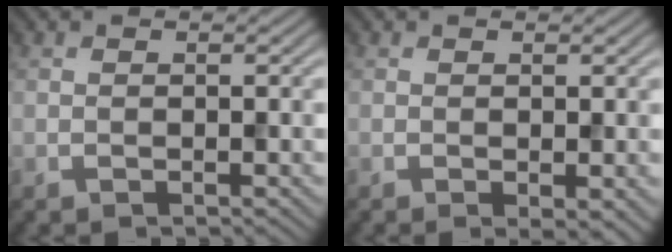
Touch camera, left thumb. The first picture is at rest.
{"total": 1.6, "force": [-0.2, 0.4, 1.6], "torque": [-0.025, -0.009, -0.004]}